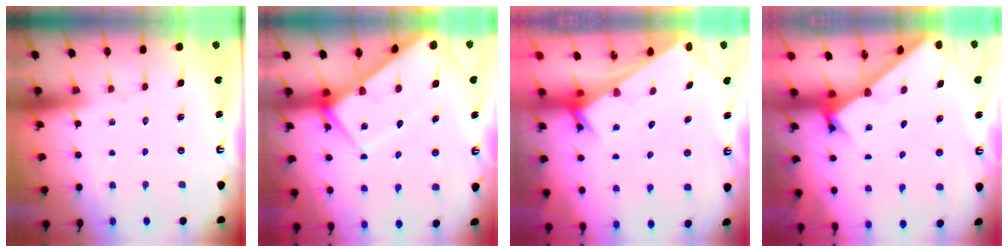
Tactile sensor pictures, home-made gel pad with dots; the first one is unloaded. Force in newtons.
{"total": 9.4, "press": 9.3, "slide": 1.0}
{"total": 3.2, "press": 3.2, "slide": 0.2}
{"total": 1.9, "press": 1.9, "slide": 0.1}